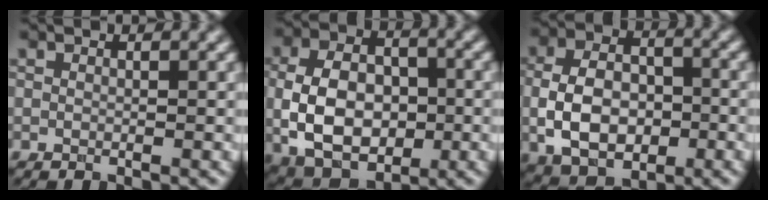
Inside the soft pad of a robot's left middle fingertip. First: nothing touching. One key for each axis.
{"total": 9.1, "fx": -1.0, "fy": 6.0, "fz": 6.7, "tx": -0.134, "ty": -0.001, "tz": -0.023}
{"total": 7.6, "fx": -1.5, "fy": 4.9, "fz": 5.6, "tx": -0.111, "ty": 0.001, "tz": -0.032}